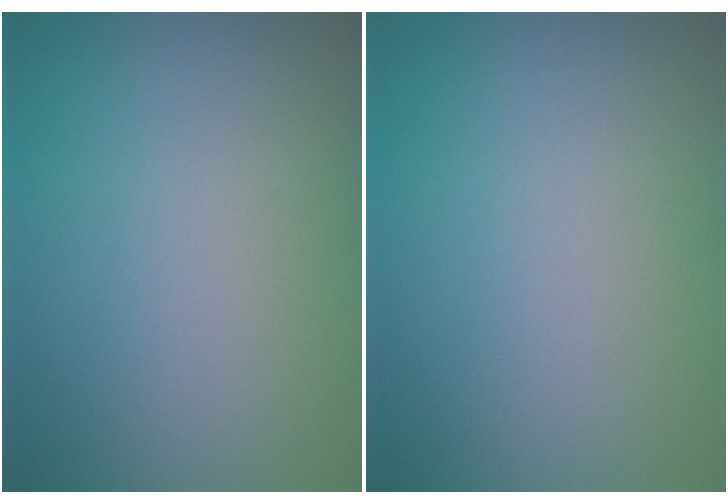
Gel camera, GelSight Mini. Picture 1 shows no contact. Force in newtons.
{"total": 0.0}